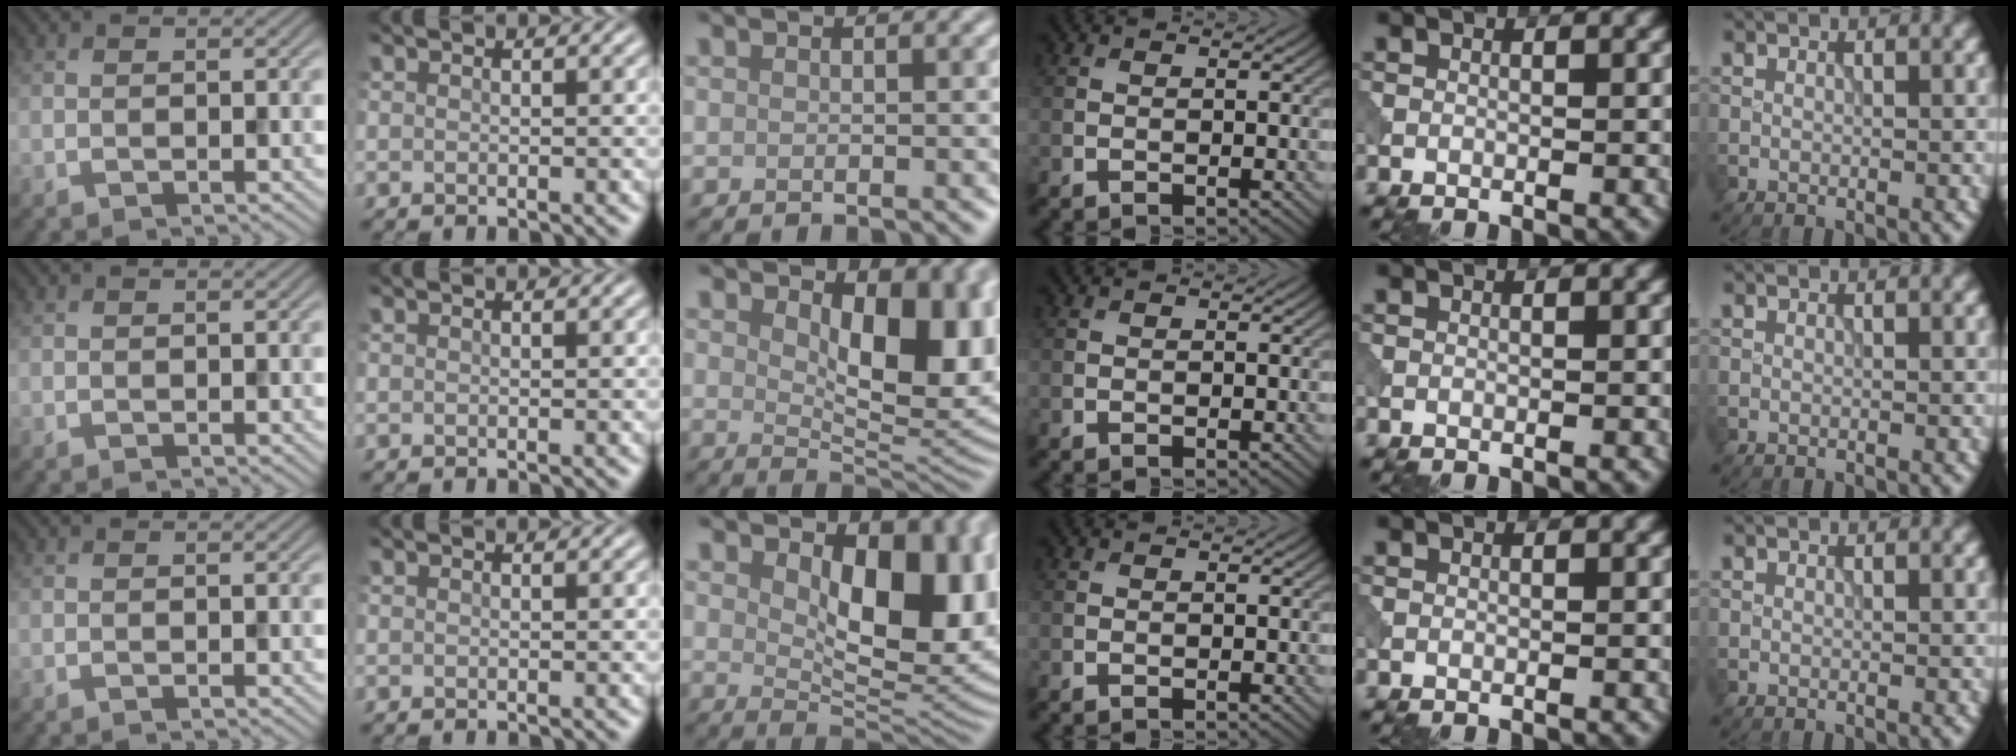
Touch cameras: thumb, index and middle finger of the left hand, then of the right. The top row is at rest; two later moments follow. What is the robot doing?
{"motion": "pour", "object": "beaker"}